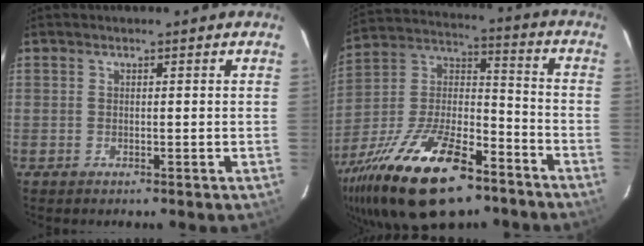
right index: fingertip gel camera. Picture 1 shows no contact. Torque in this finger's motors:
{"motor_torque": [1.52, -0.61, 1.05, 0.17]}